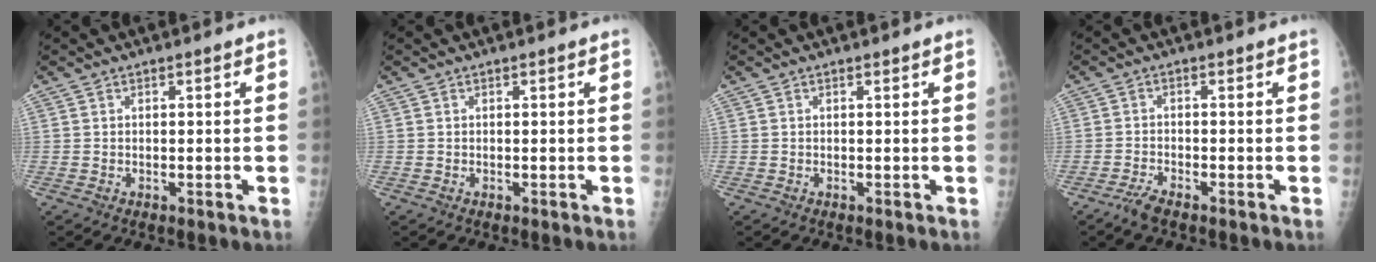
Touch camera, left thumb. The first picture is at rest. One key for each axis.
{"total": 0.0}
{"total": 0.0}
{"total": 2.6, "fx": -2.1, "fy": 0.6, "fz": 1.3, "tx": -0.037, "ty": 0.003, "tz": -0.043}